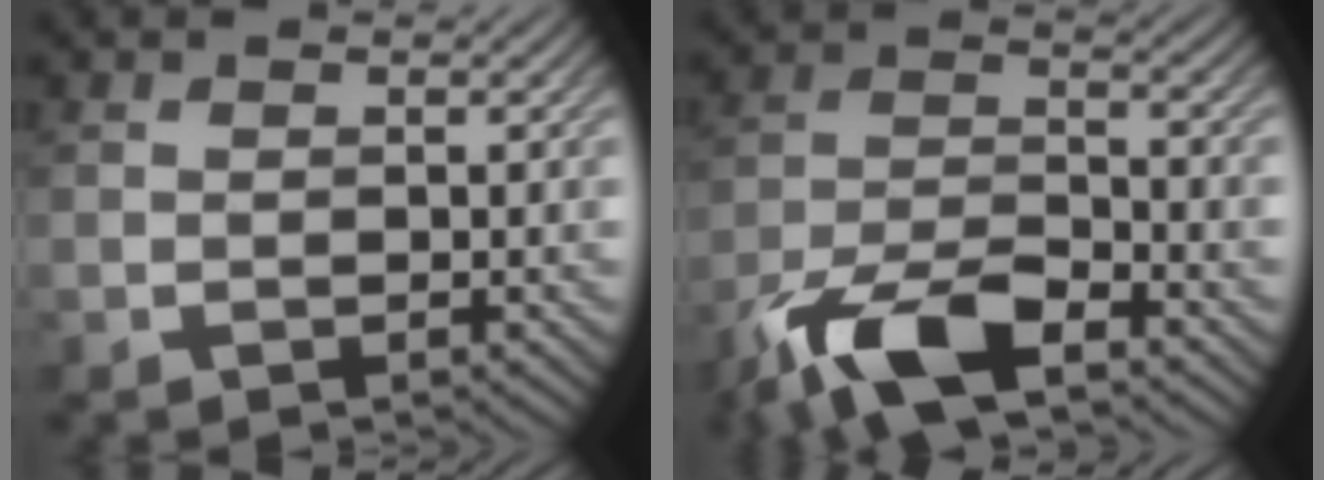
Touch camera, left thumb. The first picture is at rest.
{"total": 9.9, "force": [-6.8, 3.4, 6.3], "torque": [-0.124, -0.005, -0.139]}